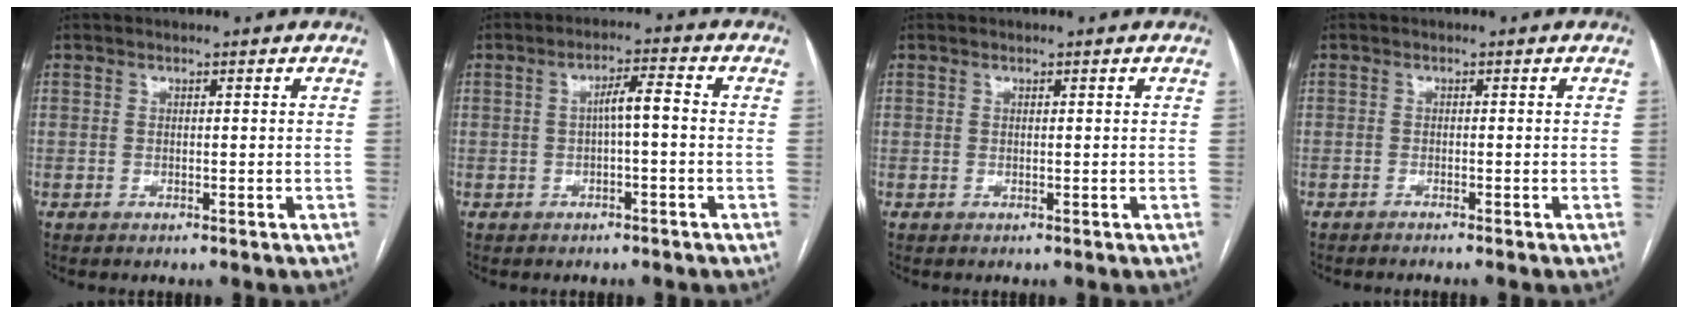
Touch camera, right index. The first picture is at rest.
{"total": 3.7, "force": [-0.3, 0.5, 3.7], "torque": [-0.061, 0.013, -0.002]}
{"total": 0.0}
{"total": 1.7, "force": [-1.5, -0.2, 0.7], "torque": [-0.009, 0.002, -0.020]}